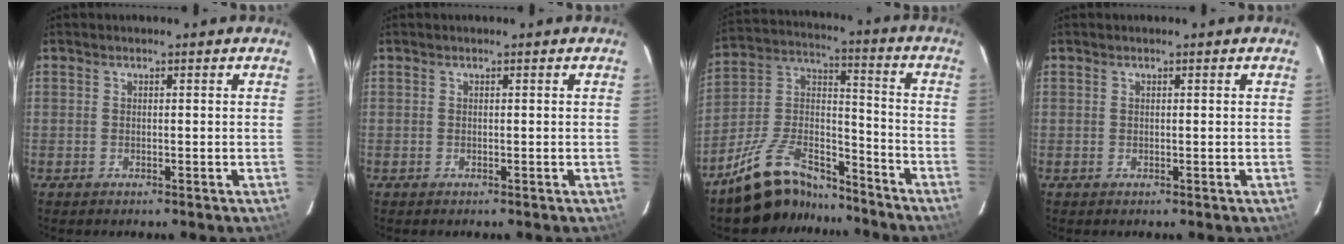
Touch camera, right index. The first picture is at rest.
{"total": 0.0}
{"total": 16.2, "force": [-13.0, 6.6, 7.2], "torque": [-0.156, 0.040, -0.217]}
{"total": 0.0}